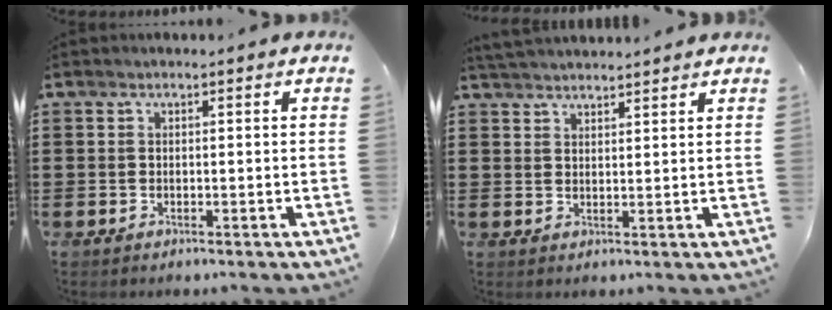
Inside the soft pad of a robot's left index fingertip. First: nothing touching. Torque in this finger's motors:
{"motor_torque": [0.00, 0.00, 0.29, 0.08]}